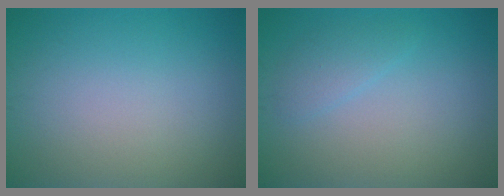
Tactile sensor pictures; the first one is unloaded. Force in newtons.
{"total": 1.5, "press": 1.5, "slide": 0.1}